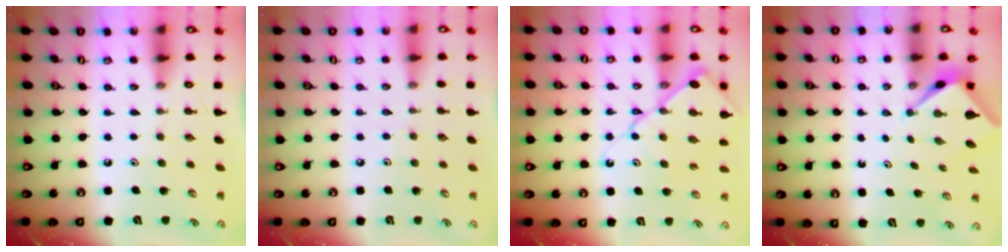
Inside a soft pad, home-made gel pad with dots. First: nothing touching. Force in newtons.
{"total": 2.9, "press": 2.8, "slide": 0.6}
{"total": 14.3, "press": 14.2, "slide": 1.6}
{"total": 2.6, "press": 2.6, "slide": 0.1}